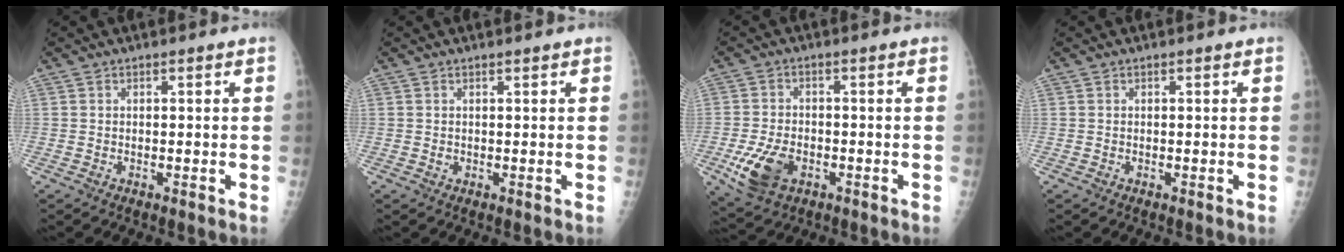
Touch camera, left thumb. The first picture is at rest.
{"total": 0.7, "force": [0.4, 0.4, 0.4], "torque": [-0.001, -0.002, 0.006]}
{"total": 8.8, "force": [-3.1, 5.5, 6.1], "torque": [-0.117, 0.004, -0.051]}
{"total": 0.0}